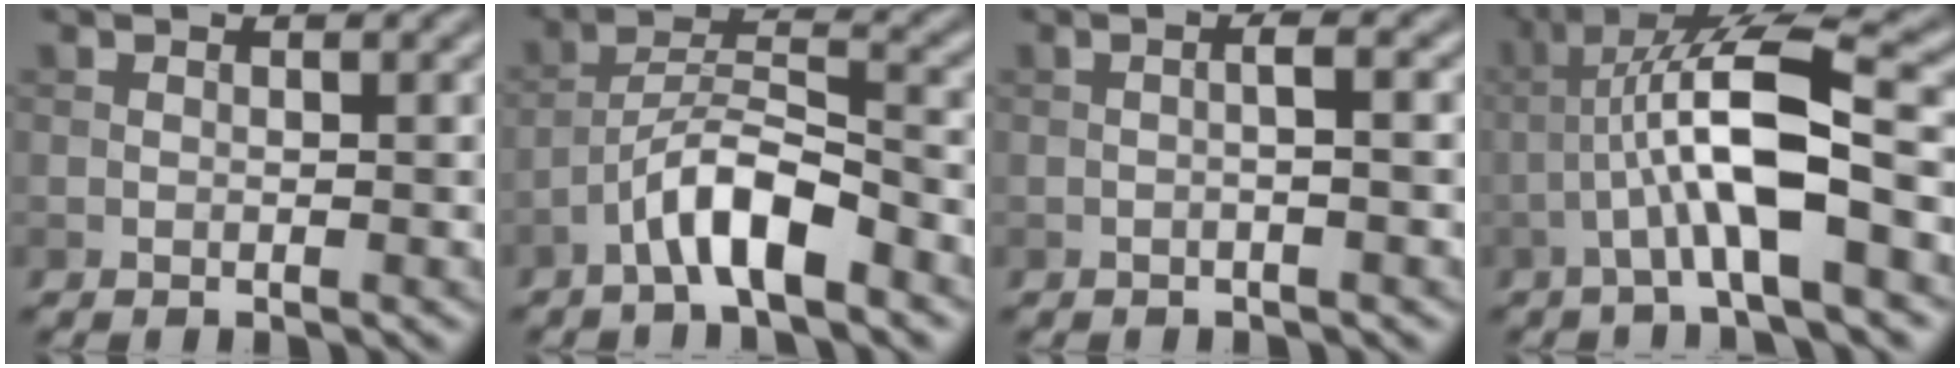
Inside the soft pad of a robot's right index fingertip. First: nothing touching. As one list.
[{"total": 5.7, "force": [-3.5, 1.4, 4.3], "torque": [-0.075, 0.014, -0.065]}, {"total": 1.8, "force": [-0.1, 0.4, 1.8], "torque": [-0.026, 0.004, -0.005]}, {"total": 8.4, "force": [-1.8, 1.7, 8.1], "torque": [-0.145, 0.024, -0.038]}]